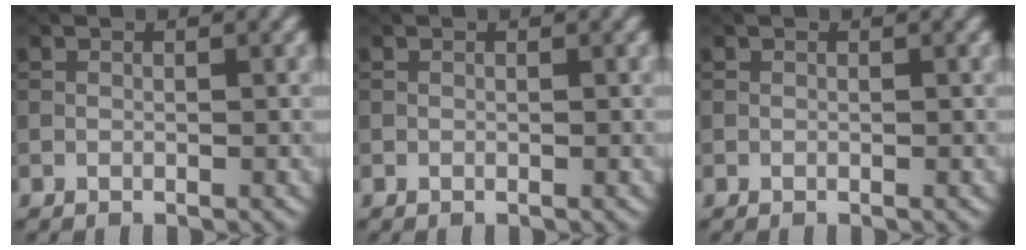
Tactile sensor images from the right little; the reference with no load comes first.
{"total": 0.0}
{"total": 0.0}